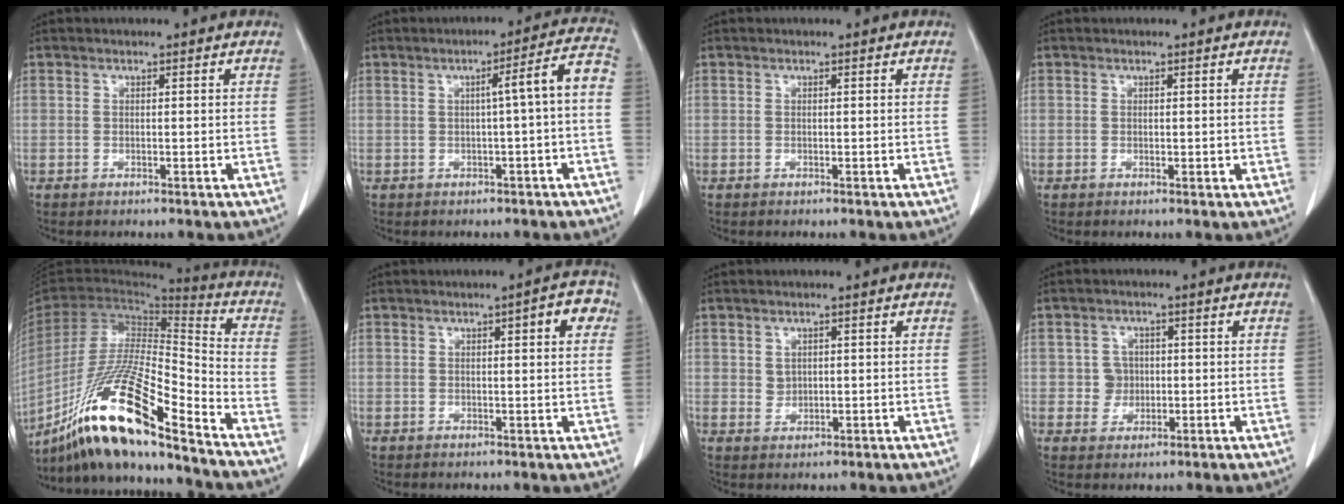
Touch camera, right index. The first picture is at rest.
{"total": 5.8, "force": [-0.6, -0.3, 5.7], "torque": [-0.075, 0.018, -0.008]}
{"total": 0.0}
{"total": 0.7, "force": [0.2, 0.5, 0.5], "torque": [0.001, 0.001, 0.006]}
{"total": 20.8, "force": [-15.1, 1.2, 14.2], "torque": [-0.294, -0.031, -0.280]}
{"total": 4.1, "force": [1.4, 0.8, 3.8], "torque": [-0.047, 0.009, 0.015]}
{"total": 2.8, "force": [1.0, 2.3, 1.2], "torque": [-0.019, 0.001, 0.028]}
{"total": 3.1, "force": [0.2, 3.1, 0.6], "torque": [0.005, 0.009, 0.008]}